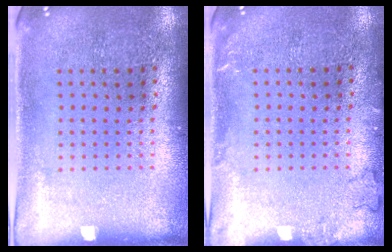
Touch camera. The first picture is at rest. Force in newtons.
{"total": 1.2, "press": 1.2, "slide": 0.3}